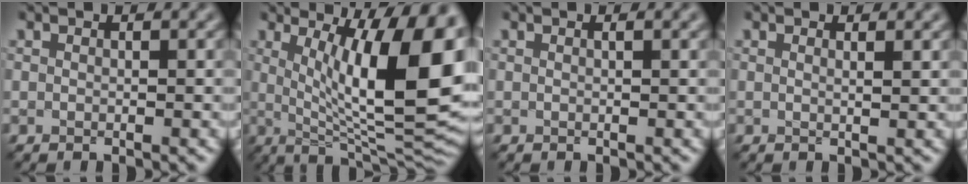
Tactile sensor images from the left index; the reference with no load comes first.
{"total": 15.1, "force": [2.3, 4.5, 14.2], "torque": [-0.177, -0.008, 0.036]}
{"total": 0.7, "force": [0.3, 0.1, 0.6], "torque": [-0.010, 0.001, 0.002]}
{"total": 0.9, "force": [0.6, 0.3, 0.6], "torque": [-0.003, 0.002, 0.006]}